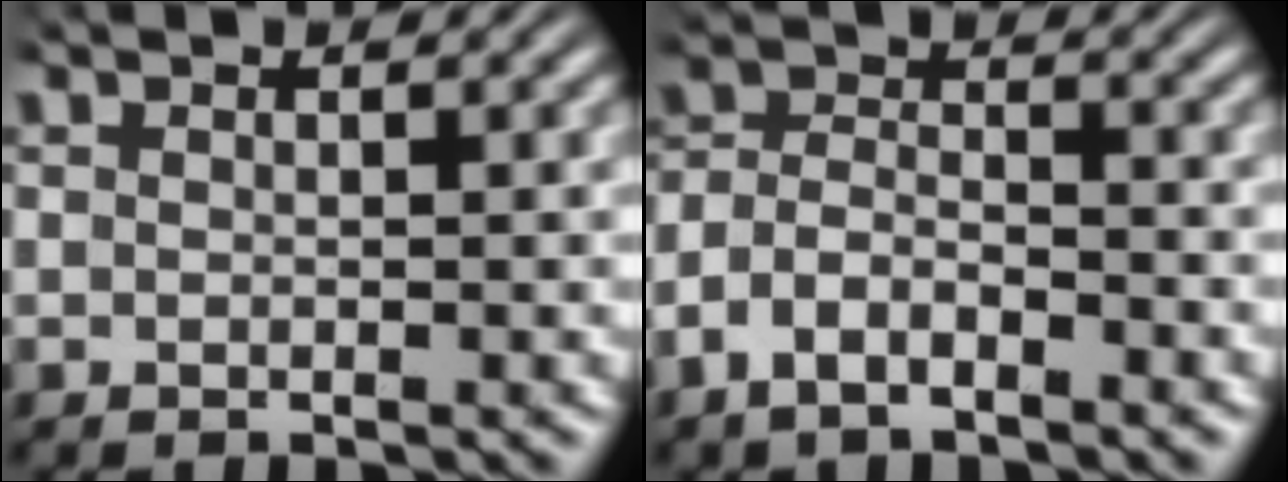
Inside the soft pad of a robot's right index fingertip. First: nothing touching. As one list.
[{"total": 5.4, "force": [-2.7, 4.0, 2.2], "torque": [-0.054, -0.014, -0.051]}]